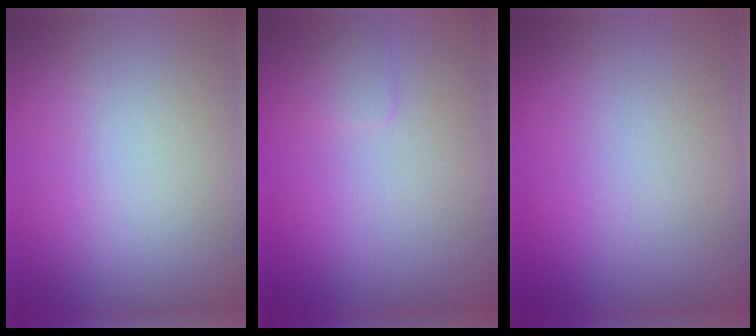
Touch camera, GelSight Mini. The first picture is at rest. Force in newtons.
{"total": 0.8, "press": 0.8, "slide": 0.1}
{"total": 0.0}